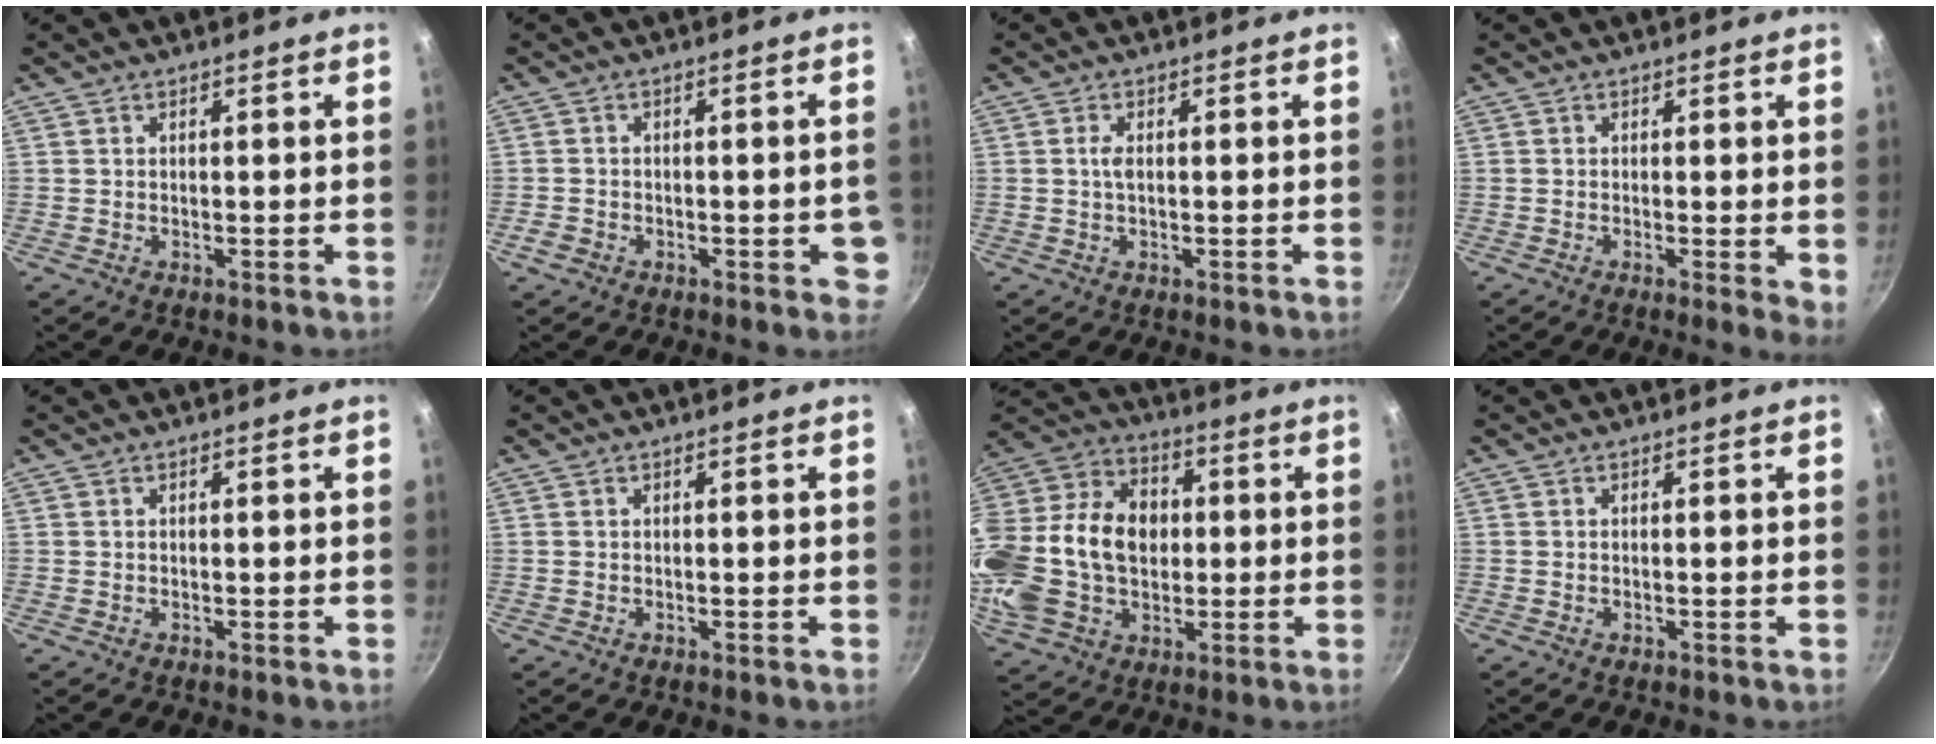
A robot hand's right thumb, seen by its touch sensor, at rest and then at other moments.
{"total": 5.2, "force": [-1.9, 3.4, 3.5], "torque": [-0.022, 0.016, -0.025]}
{"total": 1.5, "force": [0.1, 0.7, 1.3], "torque": [-0.031, 0.002, 0.001]}
{"total": 3.0, "force": [-0.2, 0.9, 2.8], "torque": [-0.037, -0.011, -0.005]}
{"total": 0.0}
{"total": 0.0}
{"total": 26.3, "force": [0.6, 19.7, 17.5], "torque": [-0.347, 0.033, 0.014]}
{"total": 0.0}